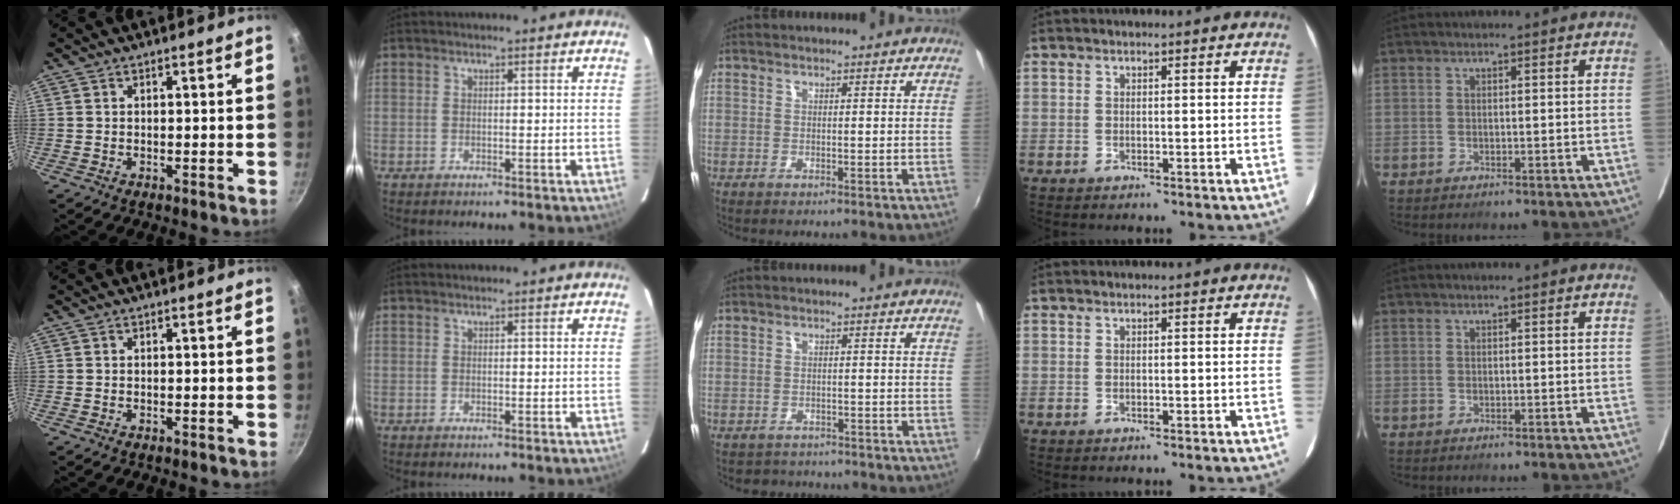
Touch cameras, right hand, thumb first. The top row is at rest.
{"middle": {"total": 2.8, "force": [-2.3, 1.6, 0.0], "torque": [-0.010, -0.003, -0.037]}}